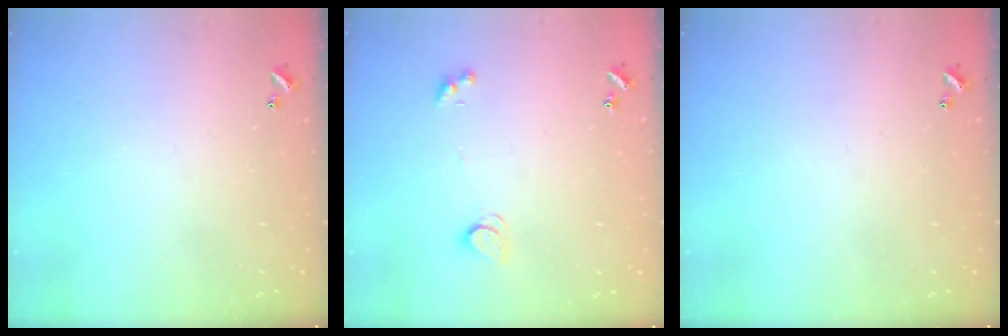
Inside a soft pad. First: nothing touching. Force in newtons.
{"total": 2.6, "press": 2.6, "slide": 0.5}
{"total": 0.0}